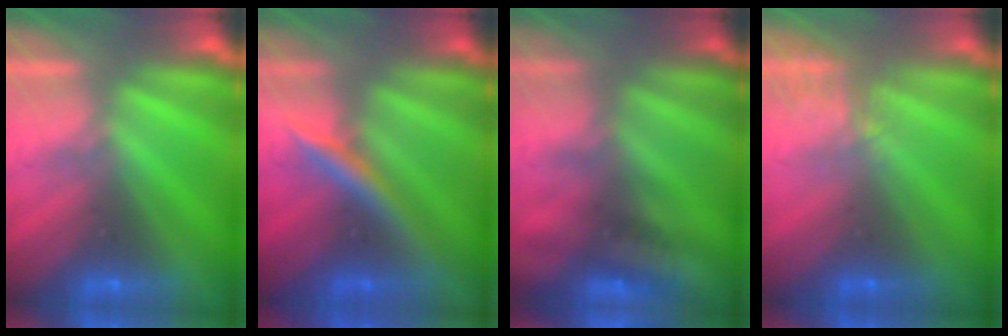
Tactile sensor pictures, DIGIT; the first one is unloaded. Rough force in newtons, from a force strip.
{"total": 2.5}
{"total": 2.4}
{"total": 1.7}